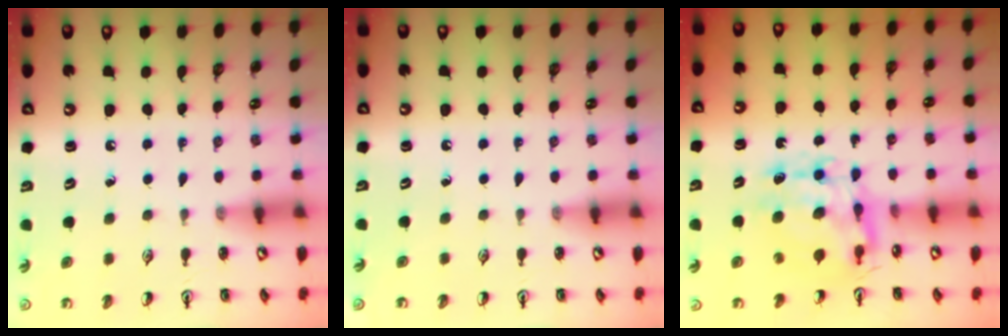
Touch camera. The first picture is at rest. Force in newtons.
{"total": 0.0}
{"total": 9.0, "press": 8.9, "slide": 0.9}